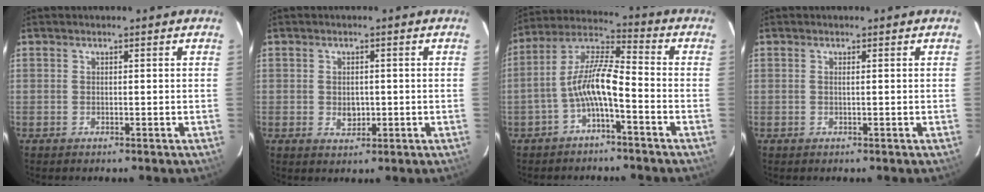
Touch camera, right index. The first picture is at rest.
{"total": 3.1, "force": [-0.4, 2.4, 1.9], "torque": [-0.031, -0.001, -0.003]}
{"total": 9.3, "force": [-3.7, 2.0, 8.3], "torque": [-0.184, 0.016, -0.070]}
{"total": 0.6, "force": [0.0, -0.2, 0.6], "torque": [-0.010, 0.000, -0.001]}